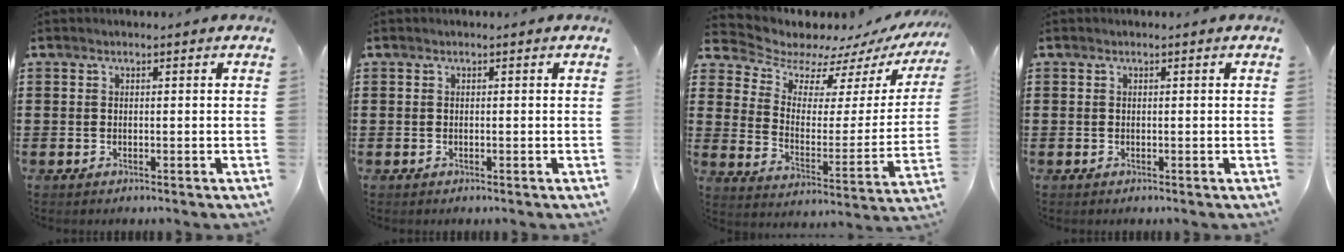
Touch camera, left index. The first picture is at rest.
{"total": 0.0}
{"total": 7.3, "force": [6.7, 2.9, 1.1], "torque": [-0.050, -0.055, 0.114]}
{"total": 0.0}